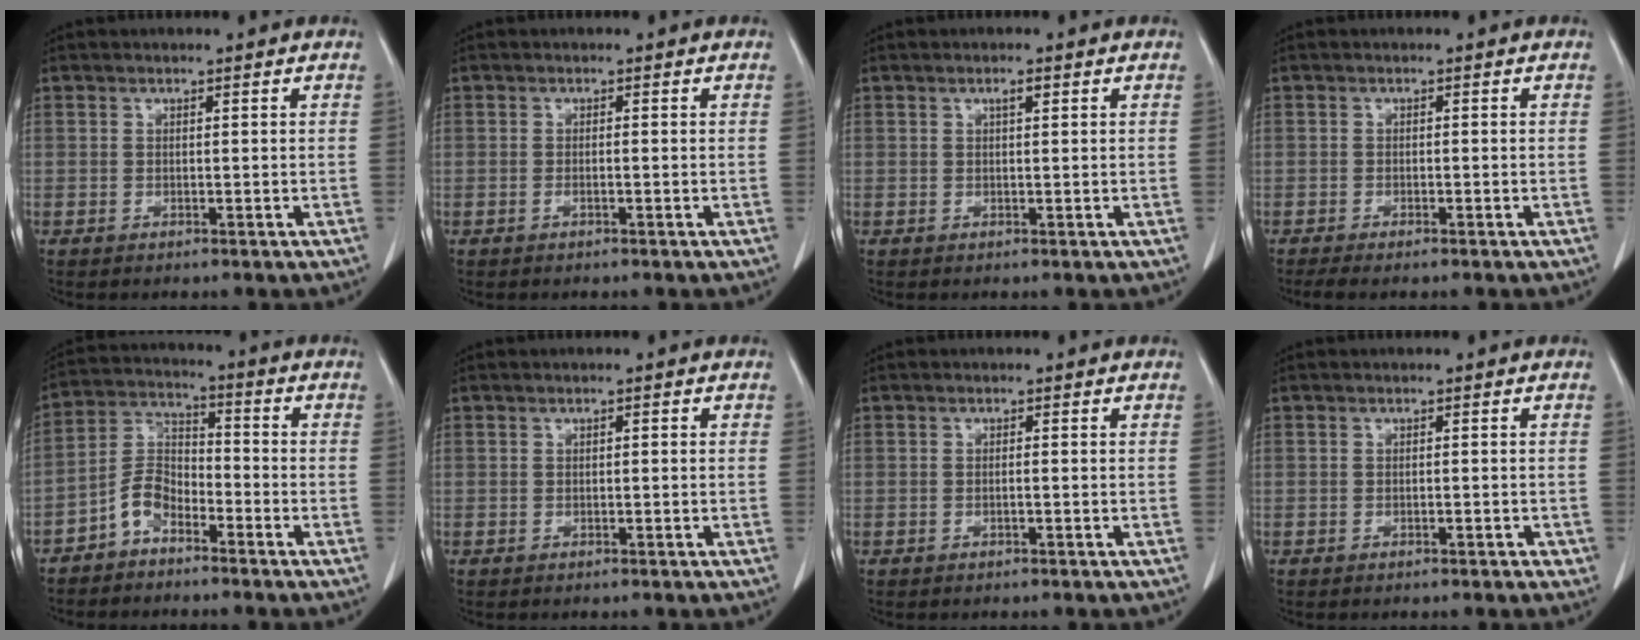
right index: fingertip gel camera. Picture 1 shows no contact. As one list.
[{"total": 0.6, "force": [-0.2, 0.0, 0.5], "torque": [-0.009, 0.001, -0.003]}, {"total": 1.2, "force": [0.6, 0.2, 1.0], "torque": [-0.019, 0.001, 0.009]}, {"total": 2.8, "force": [-2.2, 0.3, 1.6], "torque": [-0.026, -0.008, -0.032]}, {"total": 5.9, "force": [-3.9, 3.2, 3.2], "torque": [-0.069, 0.014, -0.081]}, {"total": 0.6, "force": [0.2, 0.2, 0.6], "torque": [-0.008, 0.002, 0.001]}, {"total": 0.5, "force": [-0.1, 0.0, 0.5], "torque": [-0.008, 0.001, -0.003]}, {"total": 0.9, "force": [-0.3, 0.3, 0.7], "torque": [-0.012, -0.001, -0.003]}]